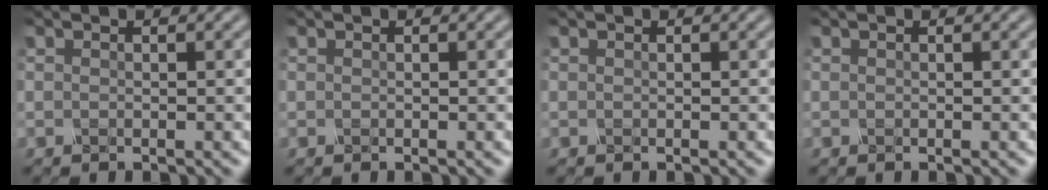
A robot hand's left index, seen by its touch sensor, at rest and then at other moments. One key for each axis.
{"total": 0.0}
{"total": 0.0}
{"total": 0.0}